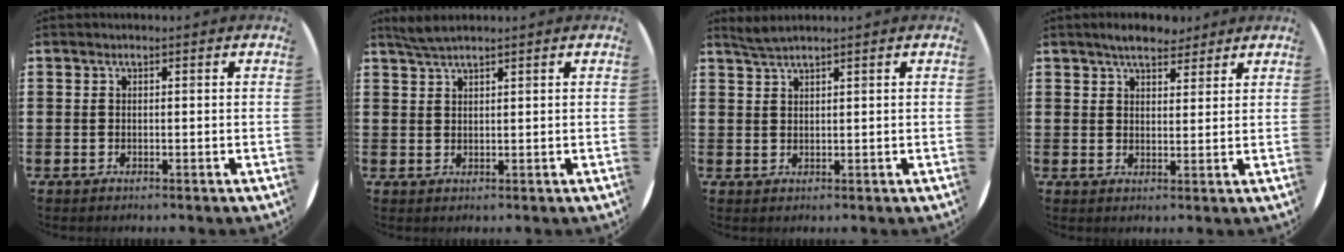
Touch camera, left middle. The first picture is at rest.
{"total": 2.2, "force": [2.0, 0.1, 0.9], "torque": [-0.020, 0.002, 0.037]}
{"total": 1.8, "force": [1.7, -0.1, 0.6], "torque": [-0.013, 0.001, 0.031]}
{"total": 4.6, "force": [4.0, 1.5, 1.5], "torque": [-0.030, -0.006, 0.072]}